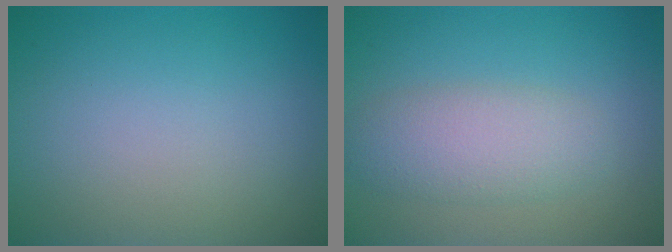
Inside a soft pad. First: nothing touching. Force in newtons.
{"total": 3.8, "press": 3.8, "slide": 0.1}